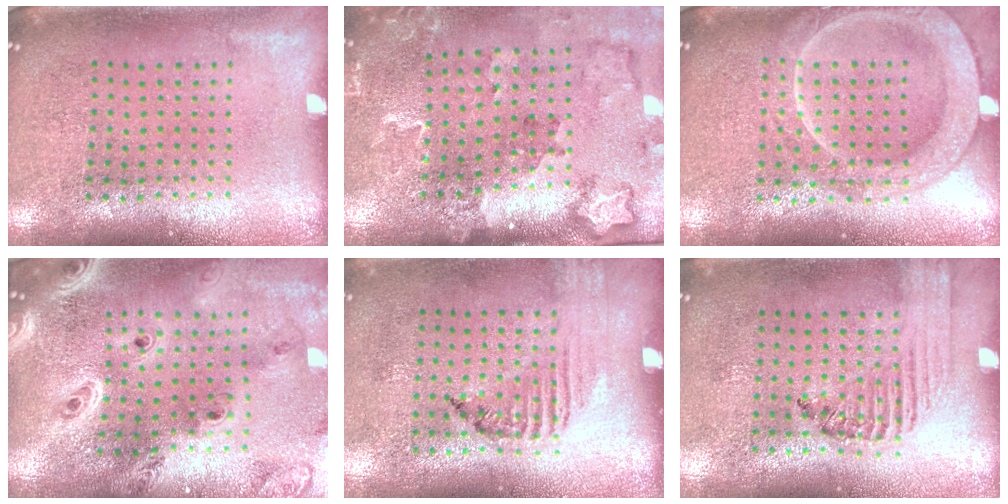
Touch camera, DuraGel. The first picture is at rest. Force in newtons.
{"total": 1.8, "press": 1.8, "slide": 0.2}
{"total": 2.0, "press": 2.0, "slide": 0.3}
{"total": 3.9, "press": 3.0, "slide": 2.5}
{"total": 1.5, "press": 0.9, "slide": 1.2}
{"total": 1.3, "press": 1.0, "slide": 0.8}